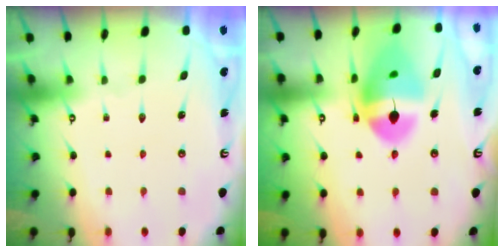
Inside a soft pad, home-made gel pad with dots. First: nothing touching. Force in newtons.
{"total": 16.2, "press": 16.0, "slide": 2.2}